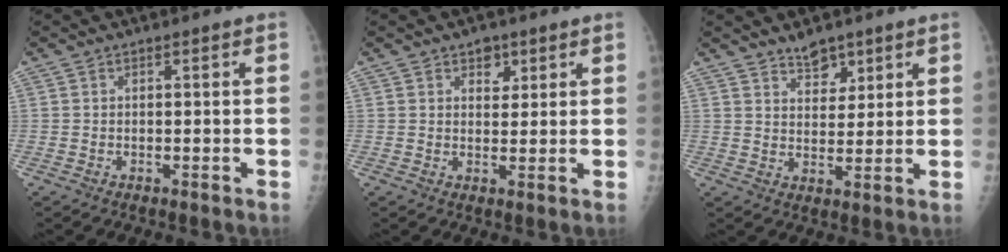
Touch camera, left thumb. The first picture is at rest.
{"total": 3.5, "force": [2.0, 2.4, 1.6], "torque": [0.001, -0.010, 0.029]}
{"total": 5.1, "force": [3.8, 2.6, 2.0], "torque": [-0.009, -0.029, 0.066]}